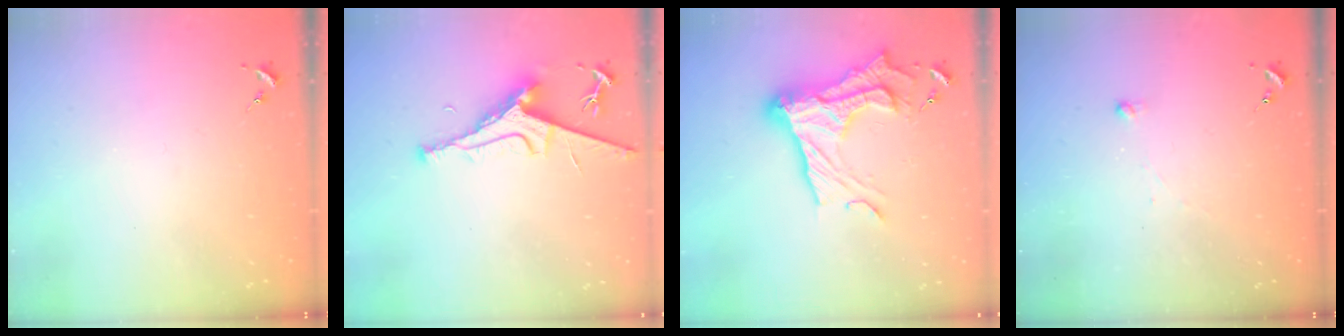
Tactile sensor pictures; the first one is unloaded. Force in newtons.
{"total": 8.6, "press": 8.5, "slide": 1.1}
{"total": 22.9, "press": 22.8, "slide": 1.7}
{"total": 2.5, "press": 2.5, "slide": 0.5}